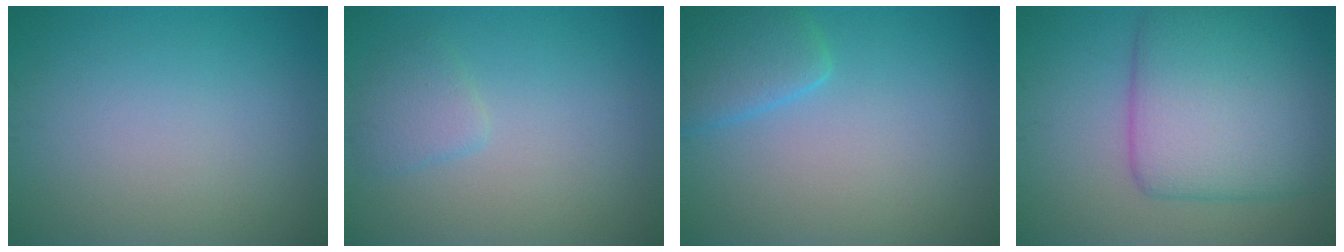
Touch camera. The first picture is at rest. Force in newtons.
{"total": 1.7, "press": 1.7, "slide": 0.2}
{"total": 3.5, "press": 3.5, "slide": 0.2}
{"total": 8.9, "press": 8.9, "slide": 0.2}